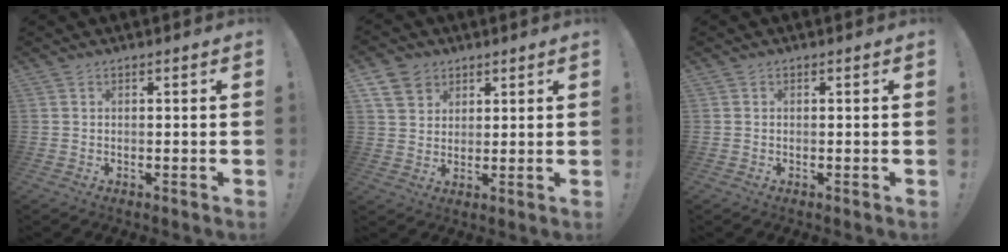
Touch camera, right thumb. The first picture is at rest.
{"total": 7.9, "force": [4.5, 6.0, 2.4], "torque": [-0.042, -0.021, 0.093]}
{"total": 0.0}